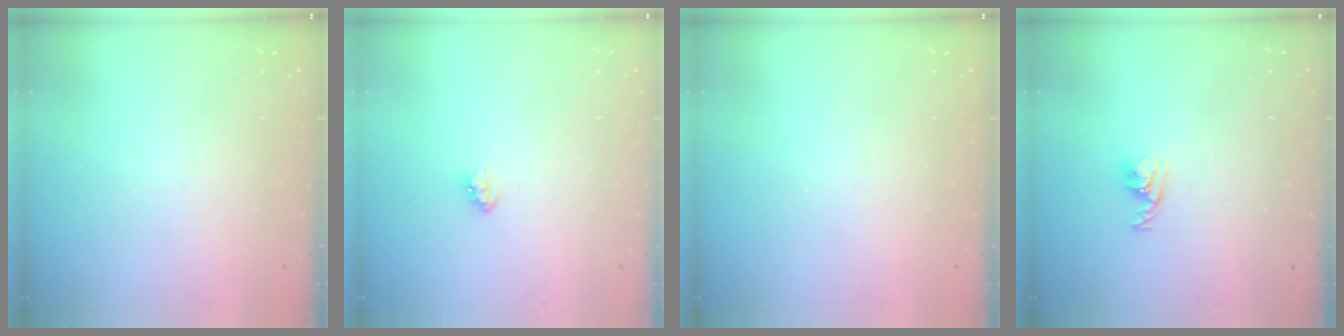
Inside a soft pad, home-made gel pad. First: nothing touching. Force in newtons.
{"total": 2.9, "press": 2.9, "slide": 0.2}
{"total": 0.0}
{"total": 3.3, "press": 3.3, "slide": 0.5}